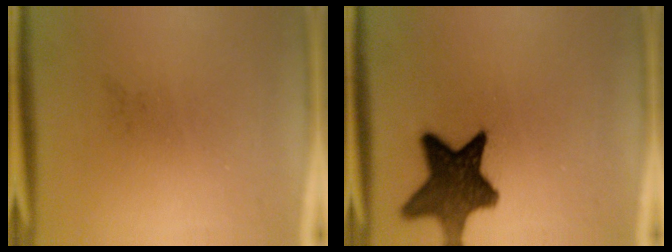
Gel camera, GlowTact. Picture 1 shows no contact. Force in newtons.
{"total": 12.4}